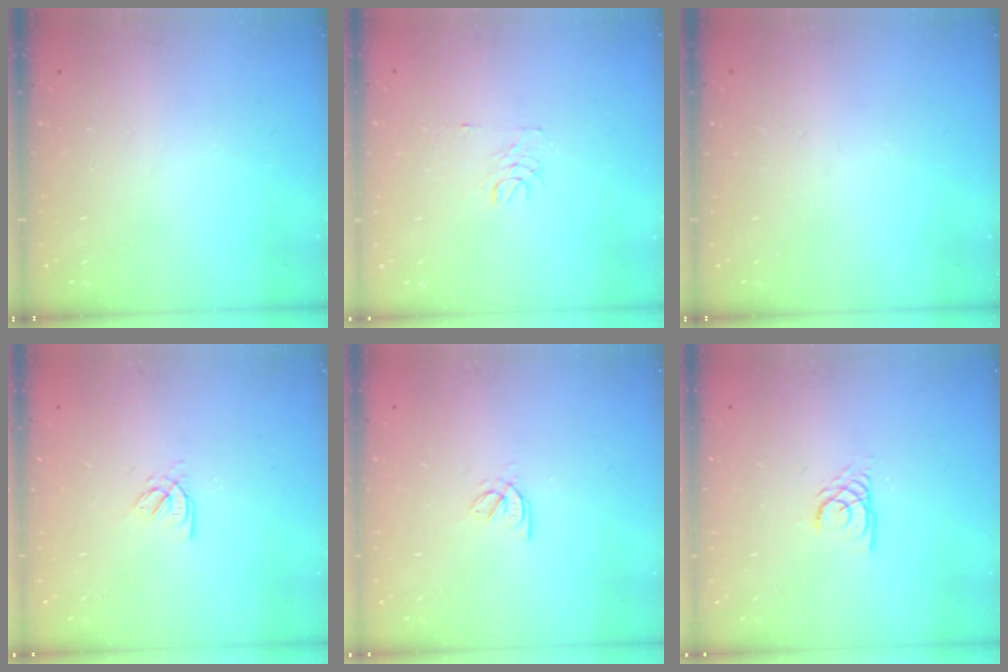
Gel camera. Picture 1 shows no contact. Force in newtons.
{"total": 3.5, "press": 3.5, "slide": 0.3}
{"total": 0.0}
{"total": 2.2, "press": 2.2, "slide": 0.4}
{"total": 2.9, "press": 2.8, "slide": 0.8}
{"total": 2.3, "press": 2.3, "slide": 0.1}